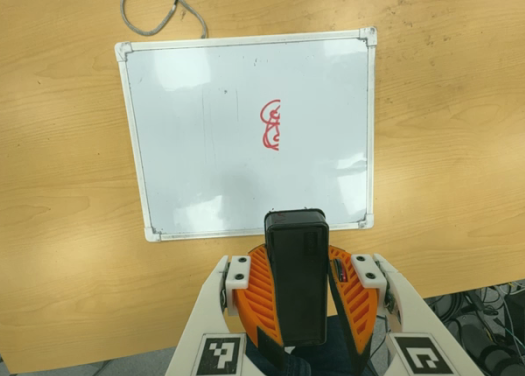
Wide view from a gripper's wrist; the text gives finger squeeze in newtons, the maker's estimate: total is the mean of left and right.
{"total": 10.4, "left": 10.1, "right": 10.8}